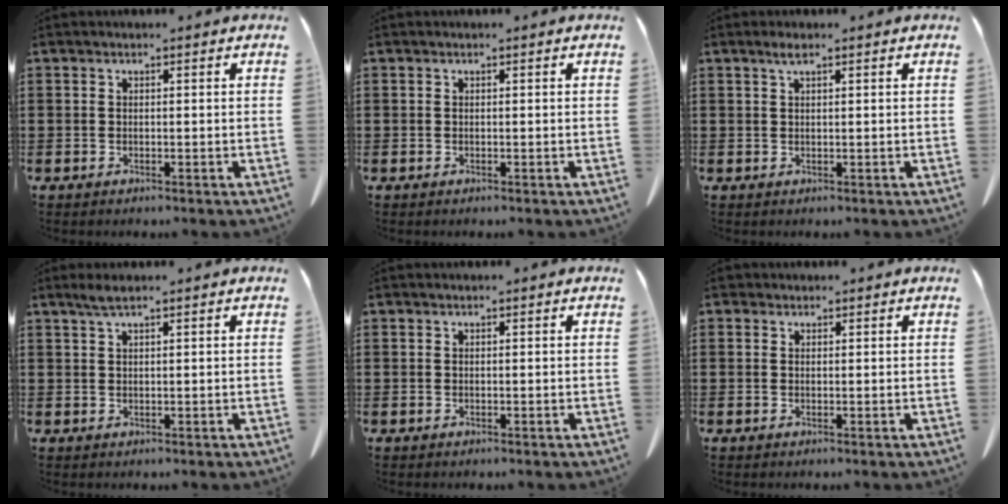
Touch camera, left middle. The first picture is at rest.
{"total": 0.0}
{"total": 1.6, "force": [0.9, 0.2, 1.3], "torque": [-0.026, 0.001, 0.016]}
{"total": 2.0, "force": [1.3, 0.2, 1.4], "torque": [-0.030, 0.000, 0.024]}
{"total": 0.0}
{"total": 0.9, "force": [0.7, 0.6, 0.2], "torque": [-0.008, 0.003, 0.014]}